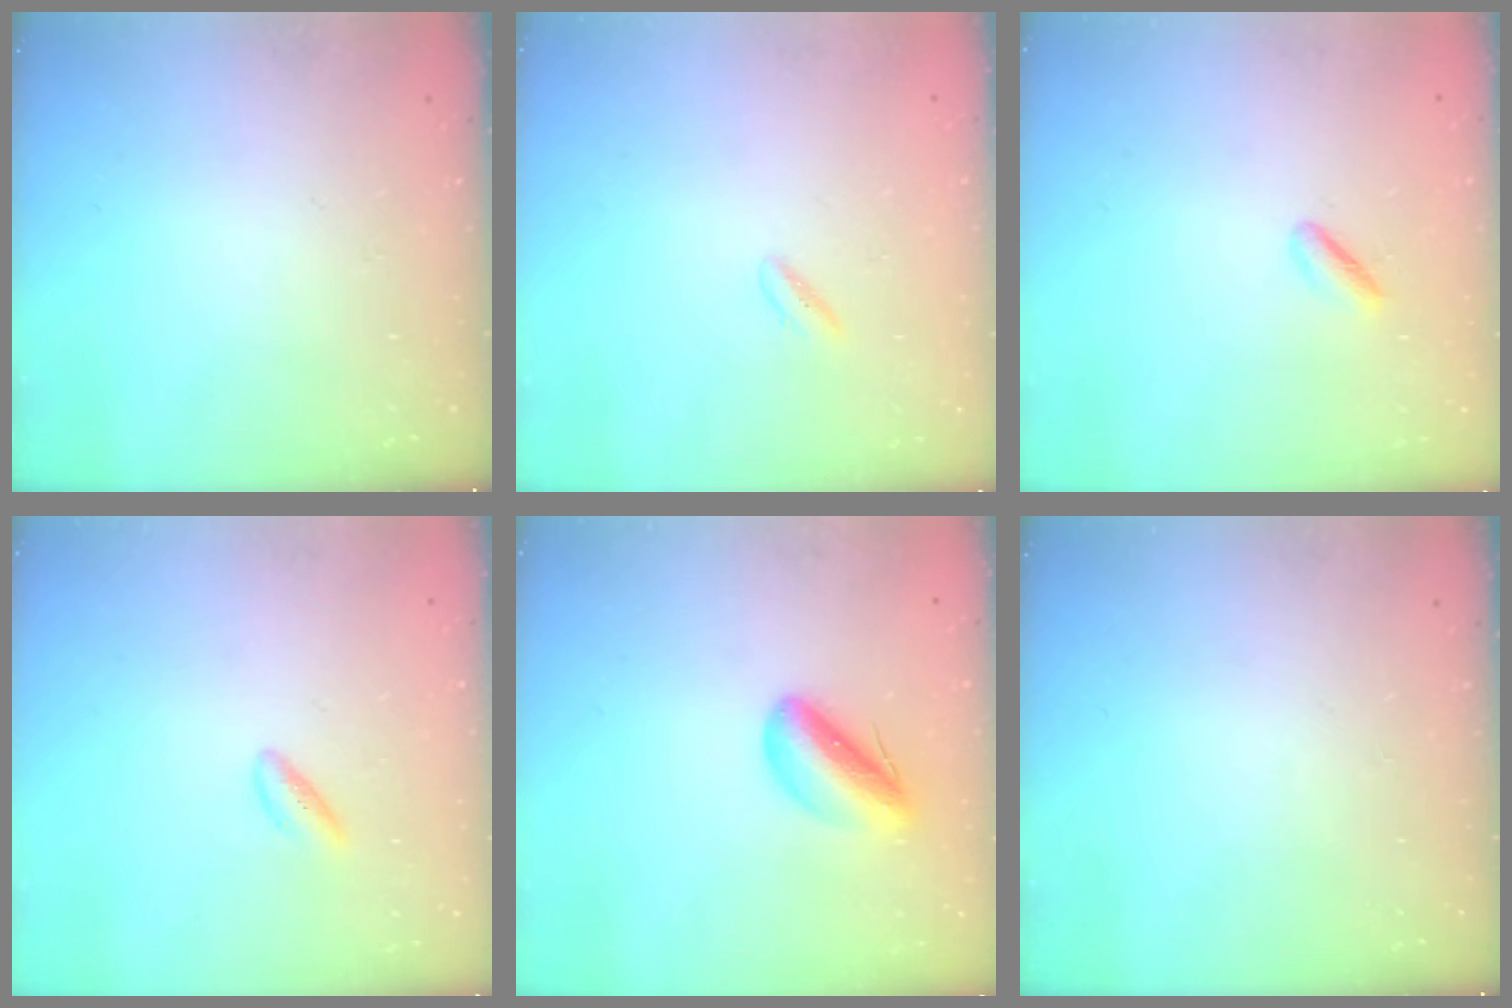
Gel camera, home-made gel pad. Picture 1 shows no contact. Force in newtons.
{"total": 2.7, "press": 2.5, "slide": 0.9}
{"total": 1.6, "press": 1.2, "slide": 1.1}
{"total": 2.7, "press": 2.4, "slide": 1.2}
{"total": 8.0, "press": 7.7, "slide": 2.2}
{"total": 0.0}